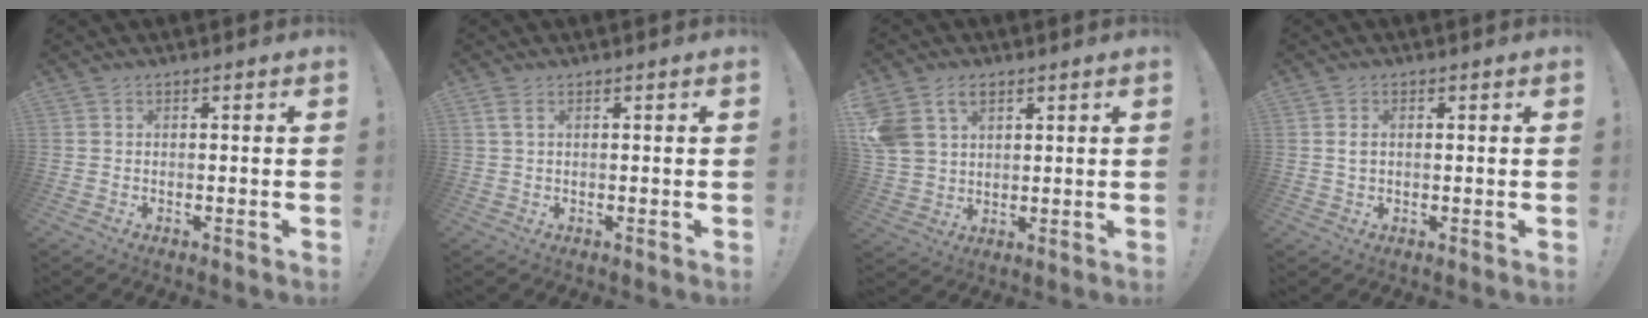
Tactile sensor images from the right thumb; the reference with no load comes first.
{"total": 1.7, "force": [0.7, 0.8, 1.4], "torque": [-0.033, 0.004, 0.015]}
{"total": 9.1, "force": [4.7, 6.5, 4.3], "torque": [-0.085, -0.013, 0.095]}
{"total": 1.7, "force": [0.5, 0.9, 1.4], "torque": [-0.022, 0.001, 0.007]}